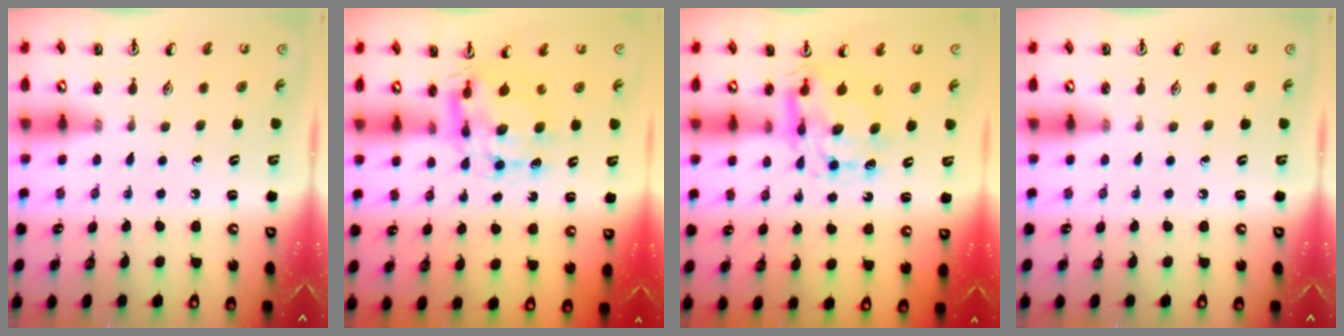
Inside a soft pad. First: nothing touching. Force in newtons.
{"total": 7.7, "press": 7.7, "slide": 0.7}
{"total": 9.1, "press": 9.1, "slide": 0.8}
{"total": 0.0}